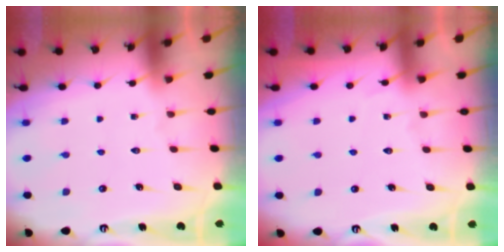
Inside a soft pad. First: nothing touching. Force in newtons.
{"total": 4.1, "press": 4.1, "slide": 0.5}